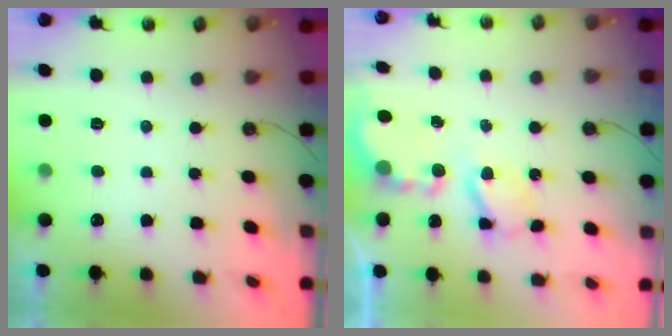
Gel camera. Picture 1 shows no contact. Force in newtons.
{"total": 6.0, "press": 6.0, "slide": 0.4}